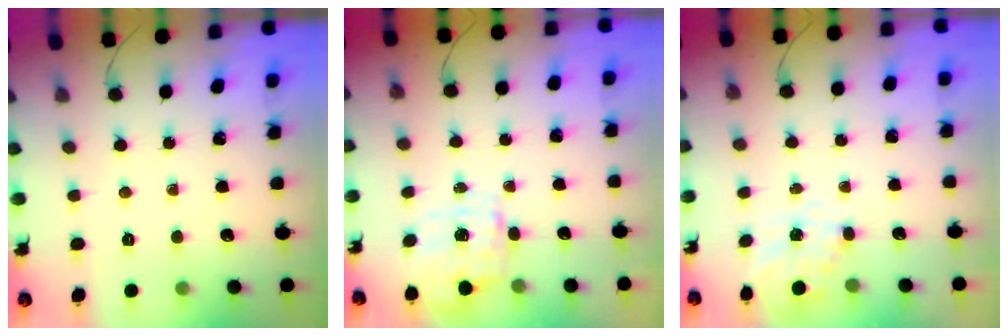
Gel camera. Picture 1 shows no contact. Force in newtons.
{"total": 3.9, "press": 3.9, "slide": 0.8}
{"total": 6.2, "press": 6.2, "slide": 0.8}